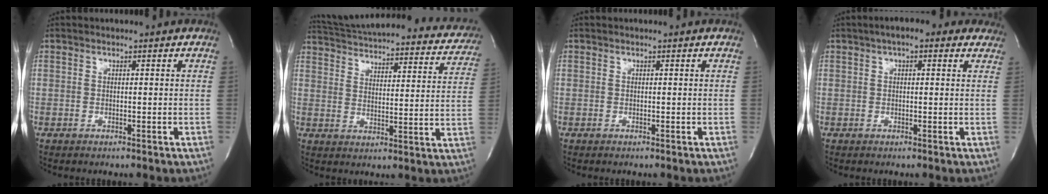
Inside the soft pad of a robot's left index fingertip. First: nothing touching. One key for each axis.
{"total": 27.9, "fx": 25.9, "fy": 4.9, "fz": 9.1, "tx": -0.151, "ty": -0.055, "tz": 0.320}
{"total": 0.0}
{"total": 7.7, "fx": 5.4, "fy": 2.0, "fz": 5.2, "tx": -0.072, "ty": 0.028, "tz": 0.068}